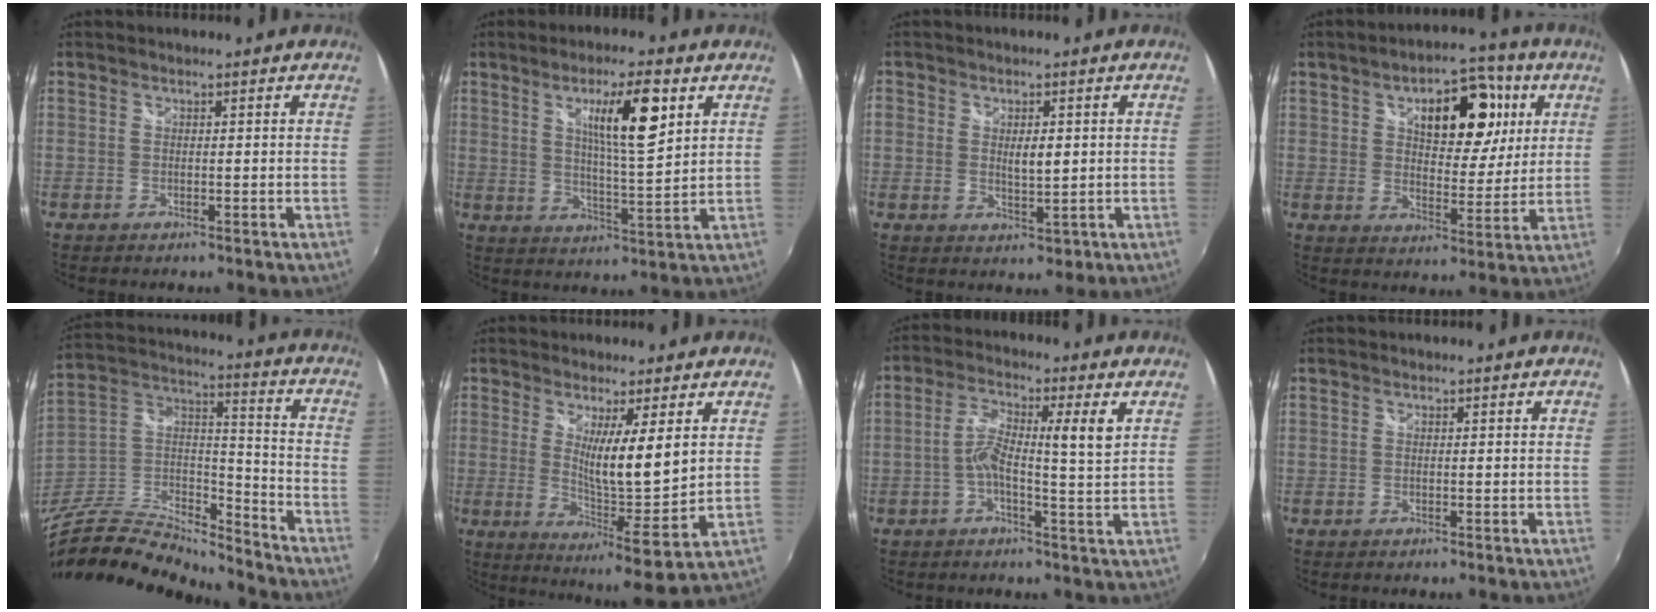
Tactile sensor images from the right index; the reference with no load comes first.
{"total": 10.6, "force": [4.3, 0.1, 9.6], "torque": [-0.161, -0.005, 0.072]}
{"total": 3.7, "force": [0.2, 2.4, 2.8], "torque": [-0.047, -0.003, 0.005]}
{"total": 15.6, "force": [5.8, 8.6, 11.6], "torque": [-0.181, 0.027, 0.089]}
{"total": 24.4, "force": [-20.6, 7.0, 11.0], "torque": [-0.238, -0.007, -0.365]}
{"total": 11.3, "force": [3.0, -0.5, 10.9], "torque": [-0.169, -0.031, 0.050]}
{"total": 6.8, "force": [0.7, 0.3, 6.7], "torque": [-0.120, 0.007, 0.006]}
{"total": 0.0}